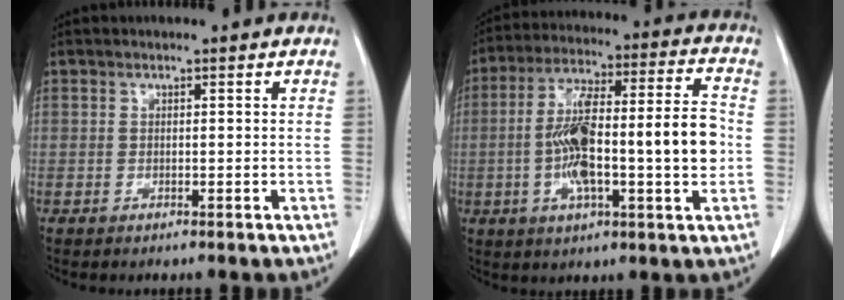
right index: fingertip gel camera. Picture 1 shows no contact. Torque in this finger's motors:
{"motor_torque": [2.14, 0.00, 0.56, 0.21]}